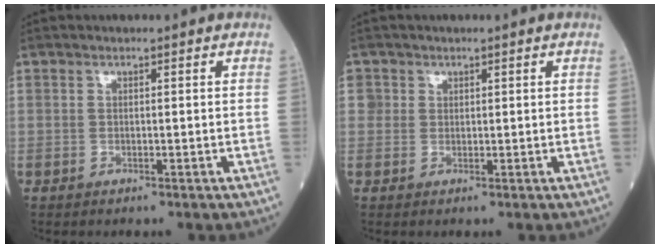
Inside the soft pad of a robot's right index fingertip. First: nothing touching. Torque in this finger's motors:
{"motor_torque": [-0.05, 0.00, -0.04, 0.00]}